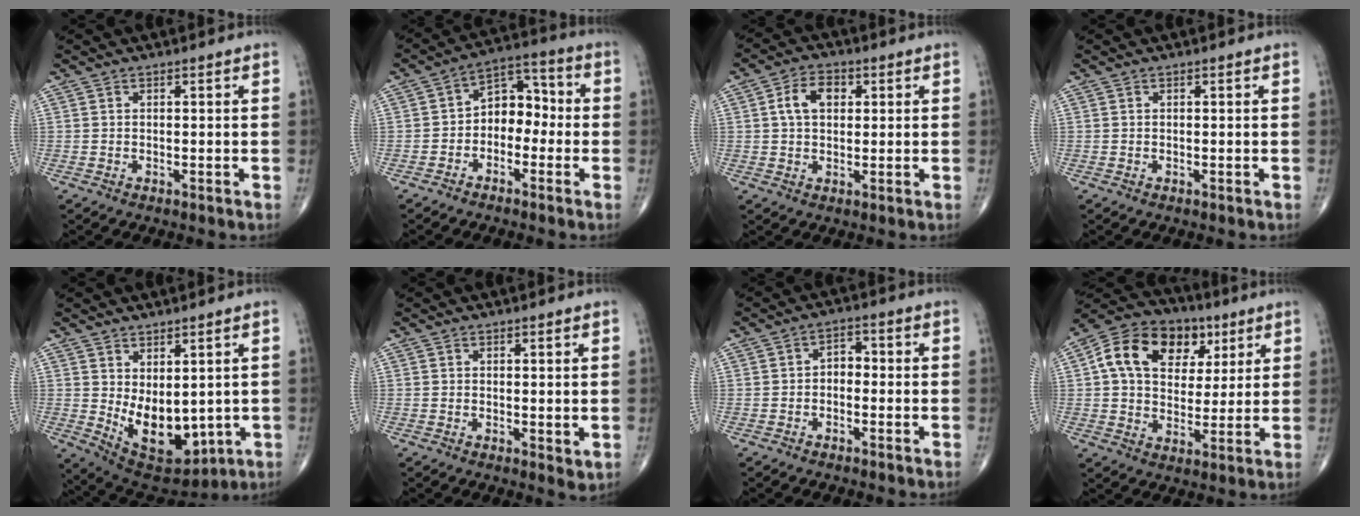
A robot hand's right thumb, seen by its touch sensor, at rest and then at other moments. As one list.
[{"total": 8.2, "force": [-1.6, 6.0, 5.4], "torque": [-0.051, 0.045, -0.044]}, {"total": 6.3, "force": [1.5, 4.2, 4.4], "torque": [-0.069, 0.011, 0.020]}, {"total": 0.0}, {"total": 12.4, "force": [-0.2, 7.0, 10.3], "torque": [-0.130, -0.023, 0.031]}, {"total": 1.9, "force": [0.2, 0.7, 1.8], "torque": [-0.026, -0.010, 0.003]}, {"total": 3.2, "force": [-0.6, 2.3, 2.2], "torque": [-0.020, 0.017, -0.021]}, {"total": 17.7, "force": [6.0, 12.5, 10.9], "torque": [-0.160, 0.008, 0.094]}]